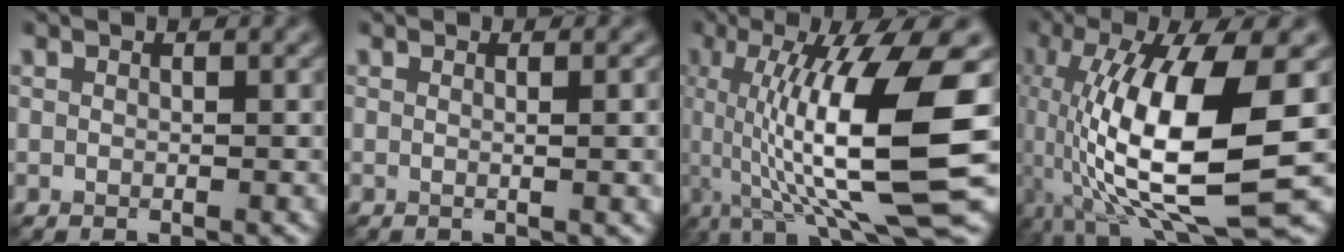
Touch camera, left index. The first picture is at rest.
{"total": 3.3, "force": [0.2, 1.3, 3.1], "torque": [-0.019, 0.007, -0.004]}
{"total": 13.9, "force": [0.1, 3.3, 13.5], "torque": [-0.219, 0.002, 0.010]}
{"total": 13.5, "force": [-1.8, 4.3, 12.7], "torque": [-0.239, -0.005, -0.030]}